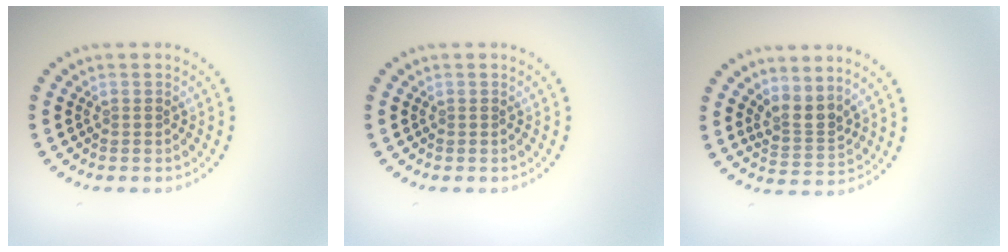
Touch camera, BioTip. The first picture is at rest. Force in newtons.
{"total": 0.0}
{"total": 2.6, "press": 1.9, "slide": 1.8}